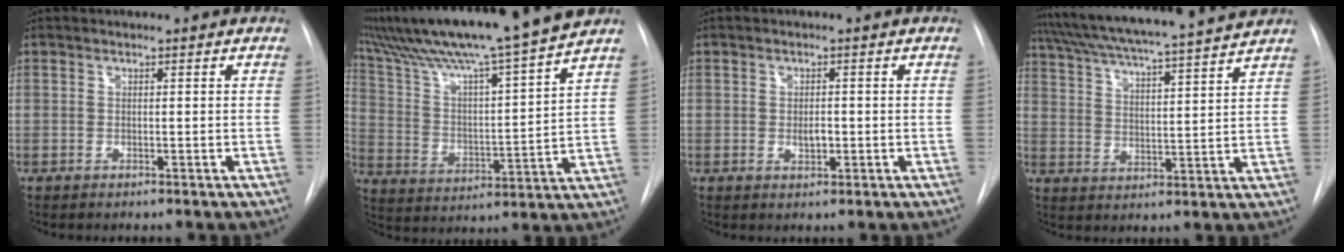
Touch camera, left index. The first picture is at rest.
{"total": 20.7, "force": [17.7, -1.4, 10.7], "torque": [-0.191, -0.016, 0.283]}
{"total": 1.8, "force": [-0.3, 1.0, 1.5], "torque": [-0.025, -0.003, -0.004]}
{"total": 18.1, "force": [16.3, -0.9, 7.8], "torque": [-0.141, -0.007, 0.241]}